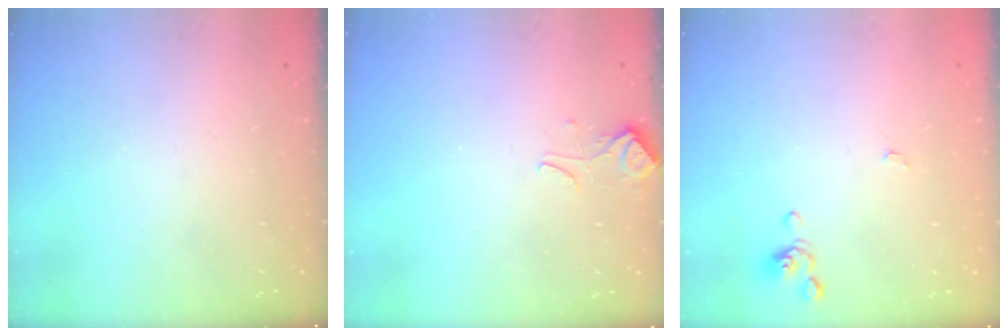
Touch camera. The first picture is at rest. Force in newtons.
{"total": 3.0, "press": 3.0, "slide": 0.5}
{"total": 0.5, "press": 0.5, "slide": 0.3}